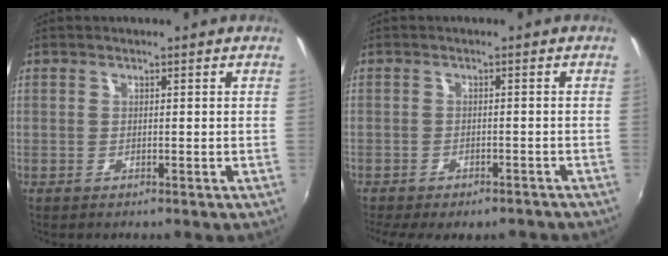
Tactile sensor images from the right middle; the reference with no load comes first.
{"total": 9.5, "force": [-7.7, 3.2, 4.6], "torque": [-0.103, -0.030, -0.106]}